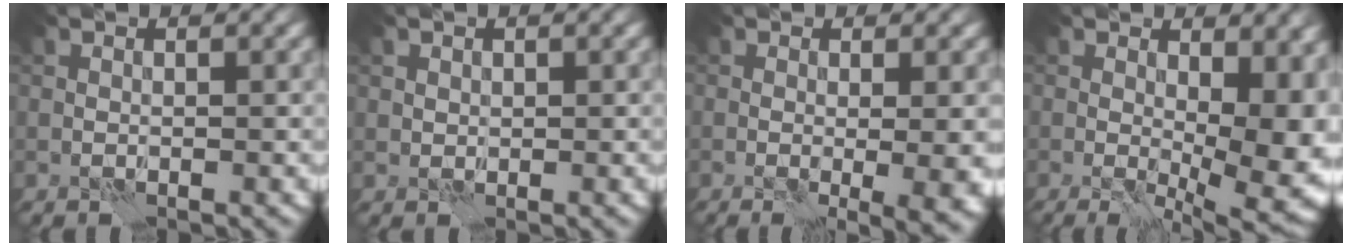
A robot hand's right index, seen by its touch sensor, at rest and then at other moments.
{"total": 0.8, "force": [0.4, 0.7, 0.2], "torque": [-0.002, -0.002, 0.010]}
{"total": 5.1, "force": [-0.4, 1.5, 4.9], "torque": [-0.045, -0.013, 0.002]}
{"total": 11.4, "force": [0.7, 5.2, 10.1], "torque": [-0.085, 0.001, 0.024]}